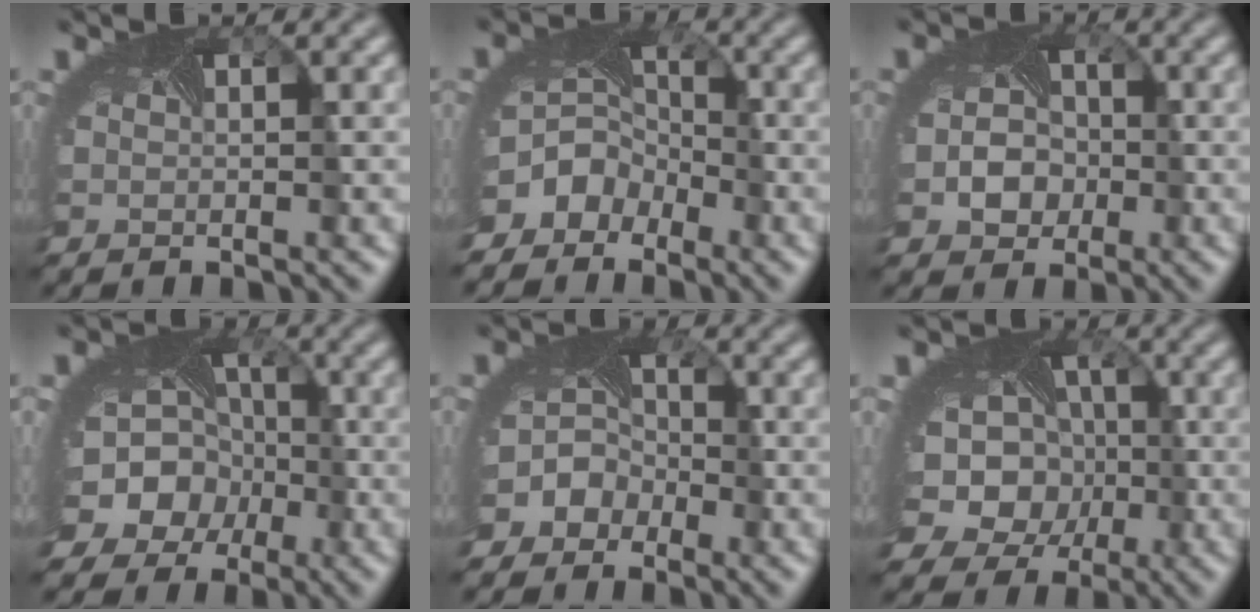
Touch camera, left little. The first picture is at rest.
{"total": 7.4, "force": [-4.2, 5.8, 2.0], "torque": [-0.036, -0.011, -0.070]}
{"total": 4.1, "force": [-1.0, 3.4, 2.0], "torque": [-0.021, -0.004, -0.011]}
{"total": 13.5, "force": [-4.6, 11.4, 5.4], "torque": [-0.117, -0.021, -0.094]}
{"total": 7.3, "force": [-3.3, 6.2, 2.0], "torque": [-0.029, -0.005, -0.071]}
{"total": 12.8, "force": [-0.7, 10.8, 6.9], "torque": [-0.137, 0.004, -0.034]}